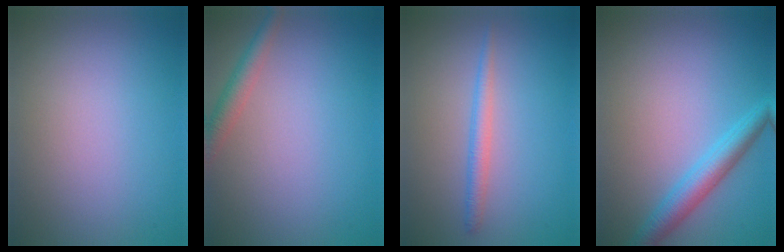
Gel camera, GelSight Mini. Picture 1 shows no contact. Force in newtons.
{"total": 2.4, "press": 2.4, "slide": 0.1}
{"total": 1.7, "press": 1.7, "slide": 0.1}
{"total": 3.3, "press": 3.3, "slide": 0.1}